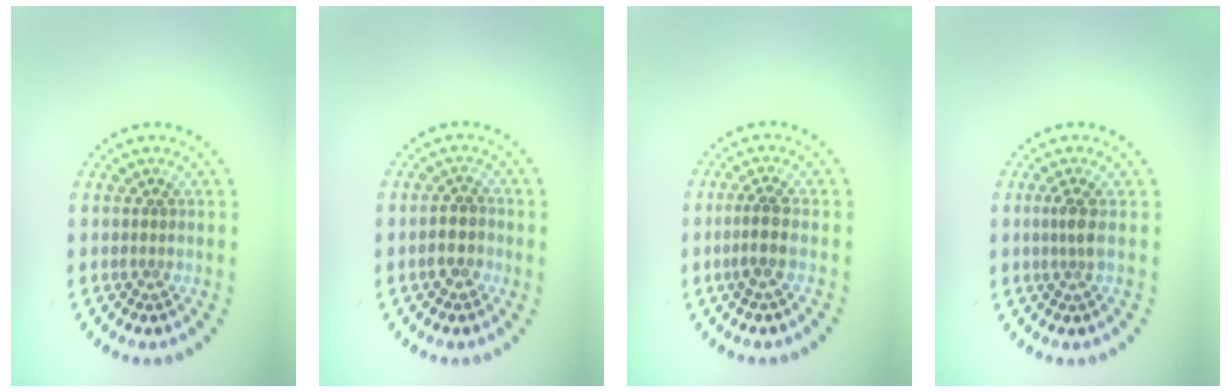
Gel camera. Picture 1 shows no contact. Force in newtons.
{"total": 2.0, "press": 1.8, "slide": 0.9}
{"total": 1.9, "press": 1.4, "slide": 1.3}
{"total": 1.4, "press": 1.1, "slide": 1.0}